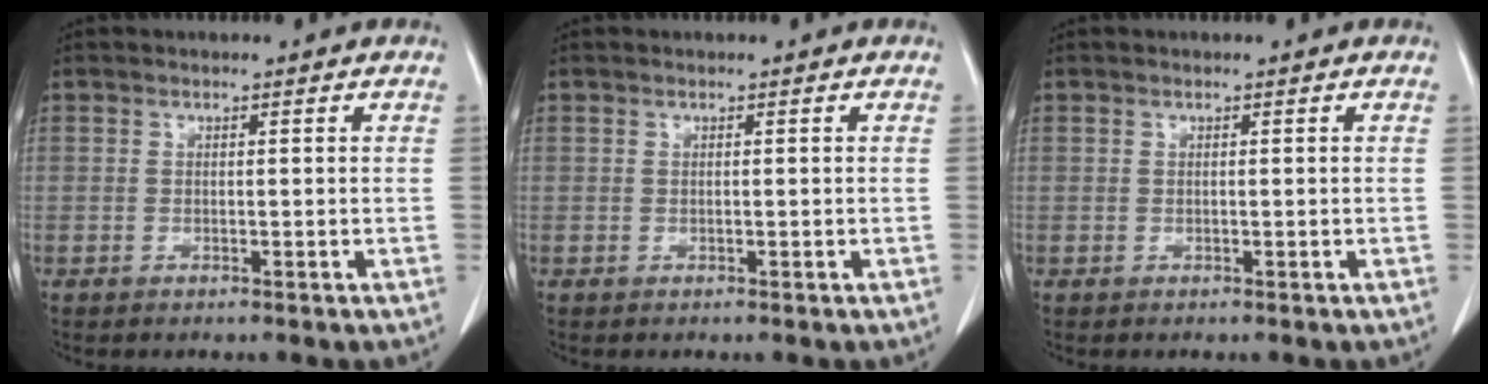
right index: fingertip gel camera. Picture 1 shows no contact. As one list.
[{"total": 0.0}, {"total": 0.0}]